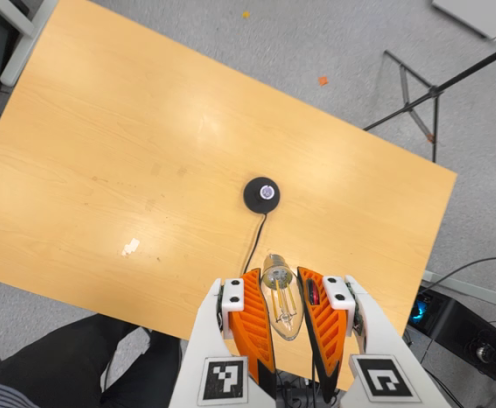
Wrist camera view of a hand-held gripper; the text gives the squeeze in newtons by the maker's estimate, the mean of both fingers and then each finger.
{"total": 22.8, "left": 25.0, "right": 20.6}